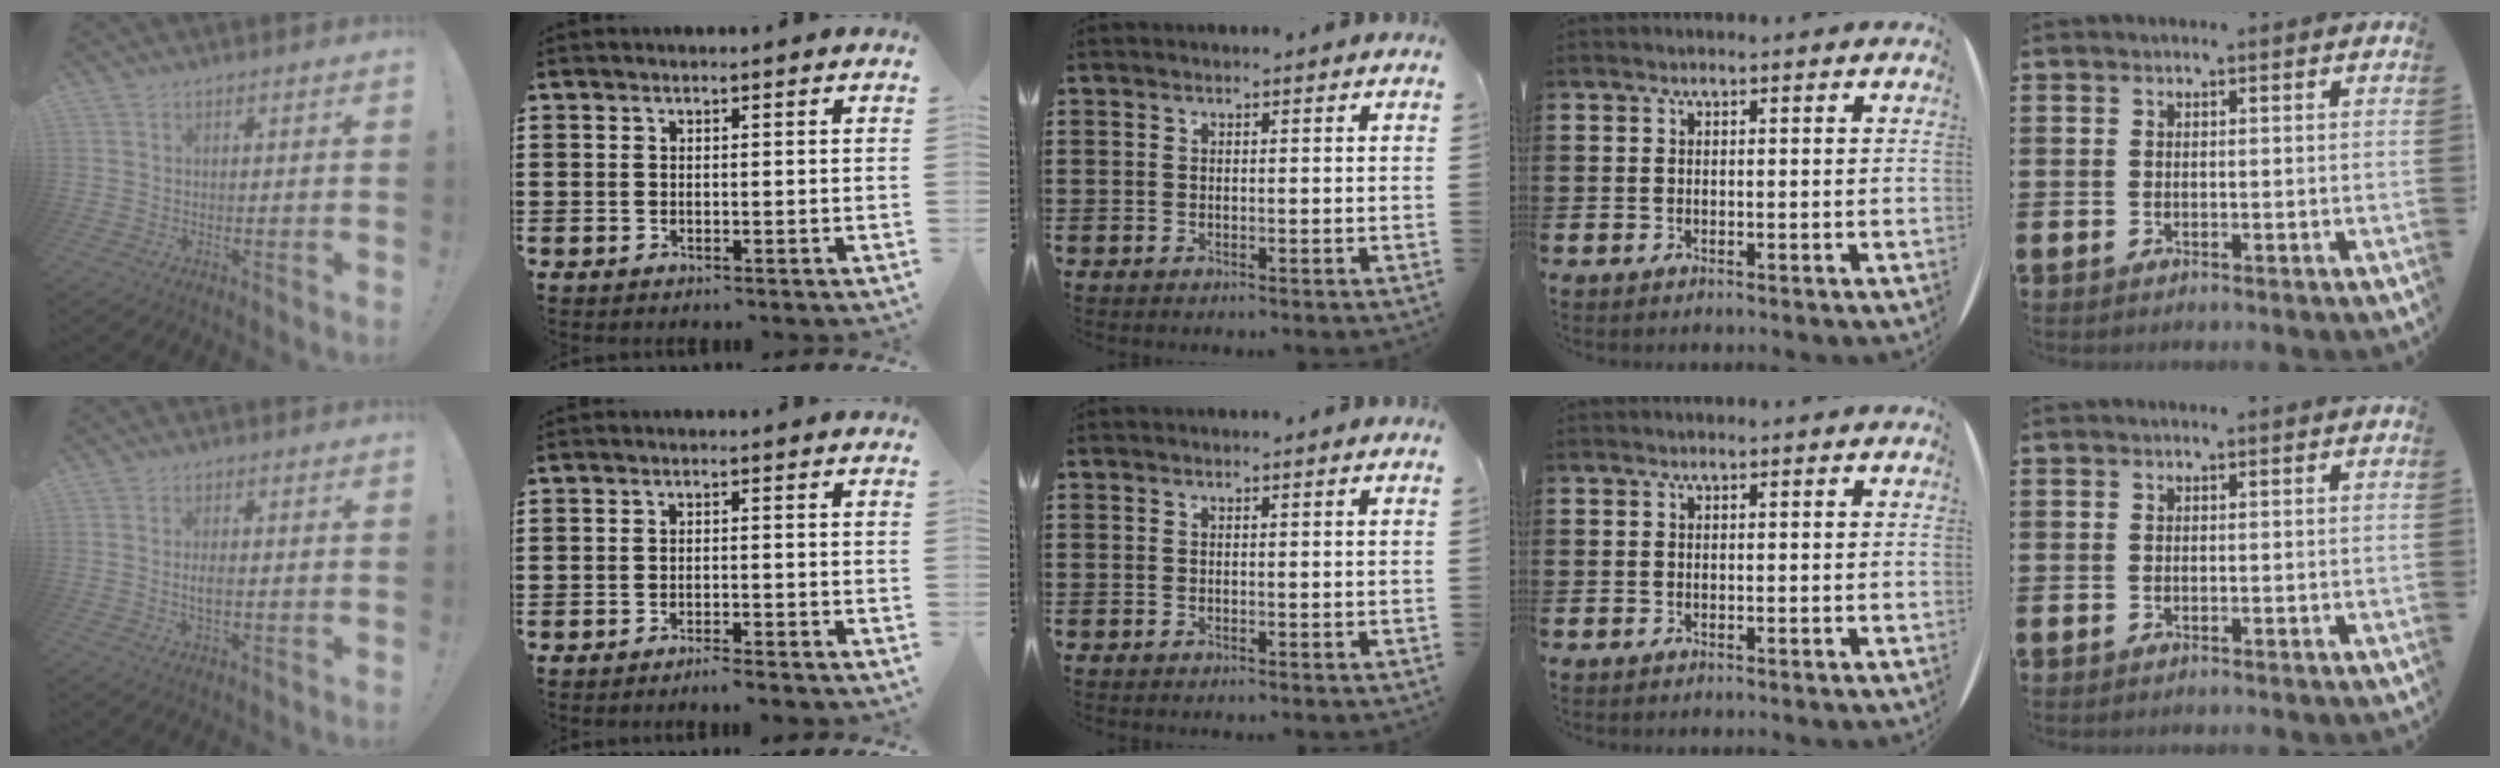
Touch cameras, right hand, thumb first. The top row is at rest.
{"thumb": {"total": 3.0, "force": [-0.6, 1.2, 2.7], "torque": [-0.054, 0.001, -0.014]}, "index": {"total": 1.7, "force": [-1.6, -0.1, 0.6], "torque": [-0.012, 0.002, -0.030]}}